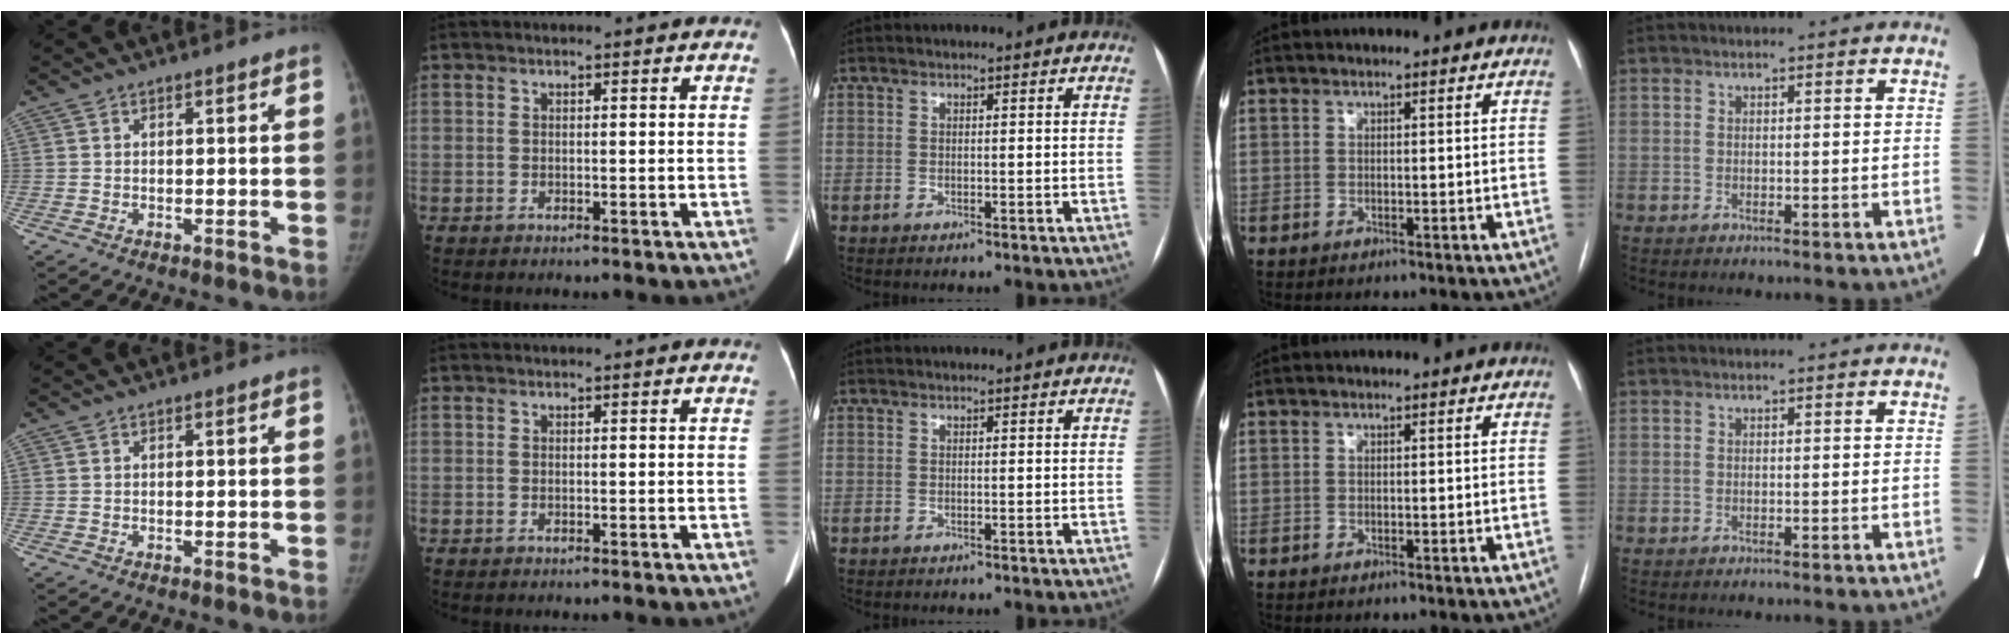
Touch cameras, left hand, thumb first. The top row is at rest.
{}